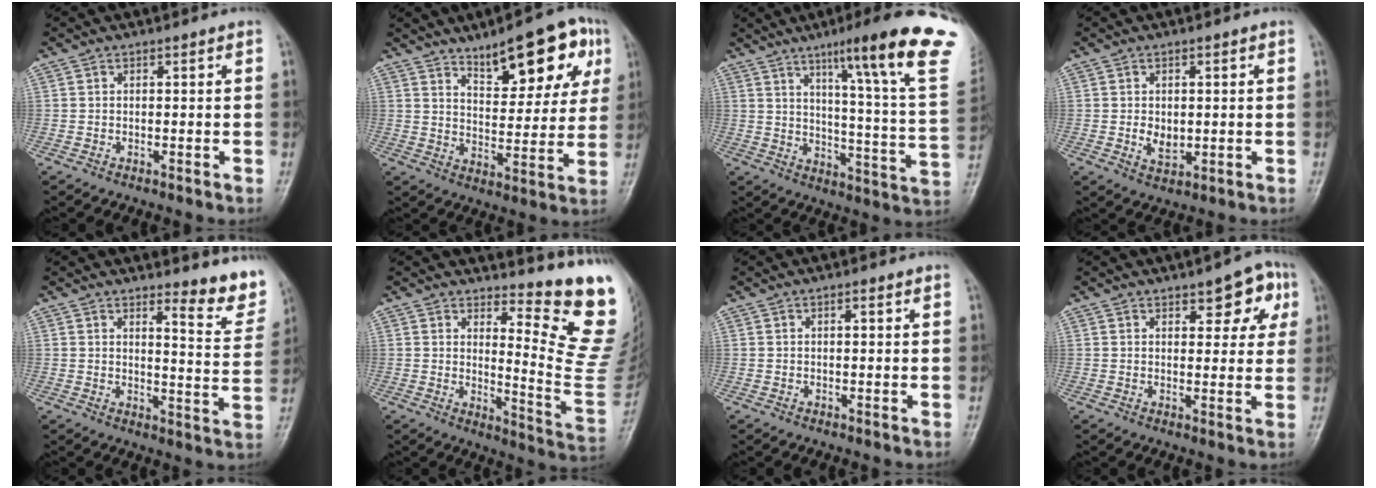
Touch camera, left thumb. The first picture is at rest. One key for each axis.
{"total": 16.0, "fx": 8.6, "fy": 6.2, "fz": 12.0, "tx": -0.123, "ty": -0.023, "tz": 0.126}
{"total": 22.8, "fx": 13.1, "fy": 1.8, "fz": 18.6, "tx": -0.238, "ty": -0.056, "tz": 0.175}
{"total": 3.7, "fx": 0.0, "fy": 2.6, "fz": 2.6, "tx": -0.033, "ty": -0.006, "tz": 0.006}
{"total": 8.4, "fx": 6.6, "fy": 2.1, "fz": 4.7, "tx": -0.035, "ty": -0.061, "tz": 0.078}
{"total": 14.2, "fx": 10.3, "fy": 2.2, "fz": 9.5, "tx": -0.097, "ty": -0.133, "tz": 0.134}
{"total": 0.9, "fx": 0.4, "fy": 0.3, "fz": 0.8, "tx": -0.014, "ty": 0.001, "tz": 0.004}
{"total": 7.7, "fx": 3.7, "fy": 3.8, "fz": 5.6, "tx": -0.028, "ty": -0.010, "tz": 0.038}